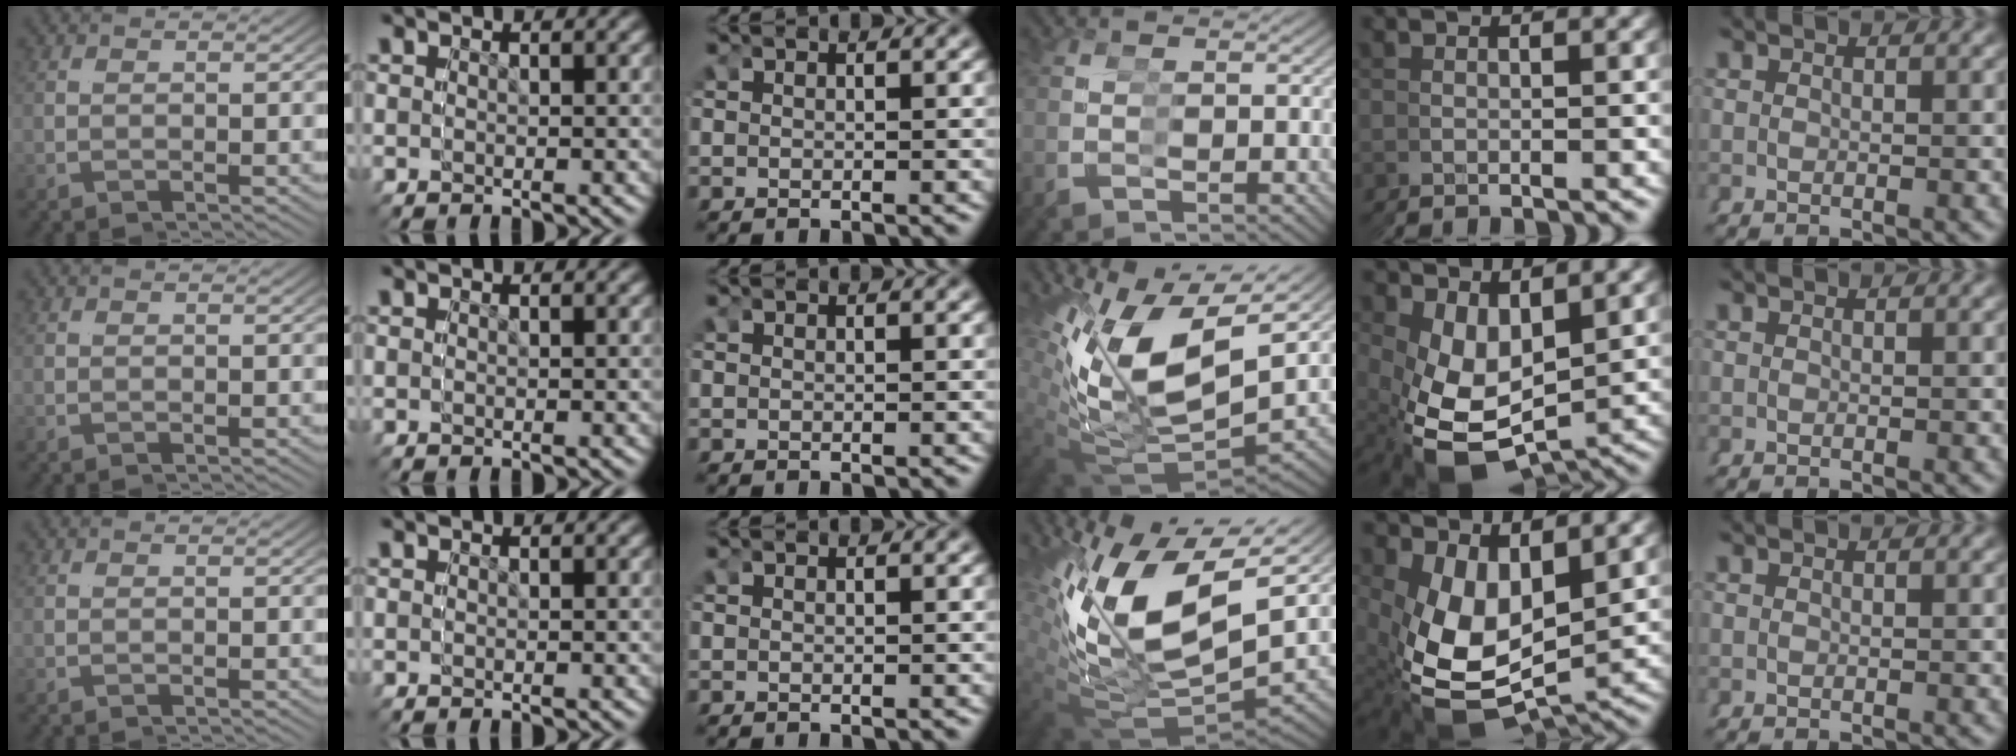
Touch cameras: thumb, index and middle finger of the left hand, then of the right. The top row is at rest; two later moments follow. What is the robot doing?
{"motion": "grasp_and_lifting", "object": "glue stick"}